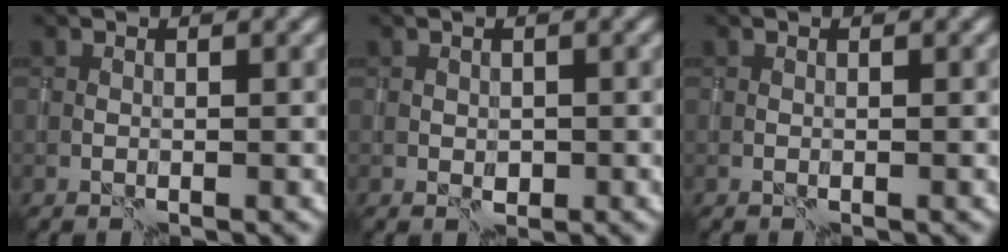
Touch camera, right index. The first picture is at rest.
{"total": 1.0, "force": [-0.2, 0.9, 0.4], "torque": [-0.006, -0.003, 0.003]}
{"total": 0.0}